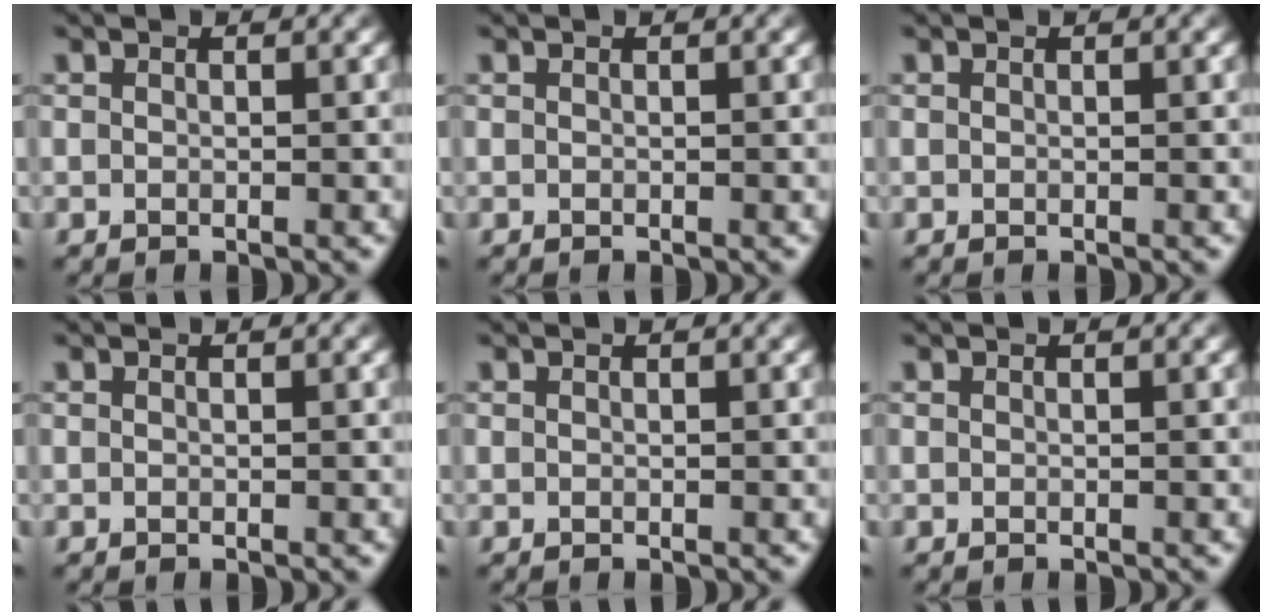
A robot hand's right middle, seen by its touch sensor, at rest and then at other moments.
{"total": 0.0}
{"total": 0.0}
{"total": 0.0}
{"total": 0.0}
{"total": 0.0}